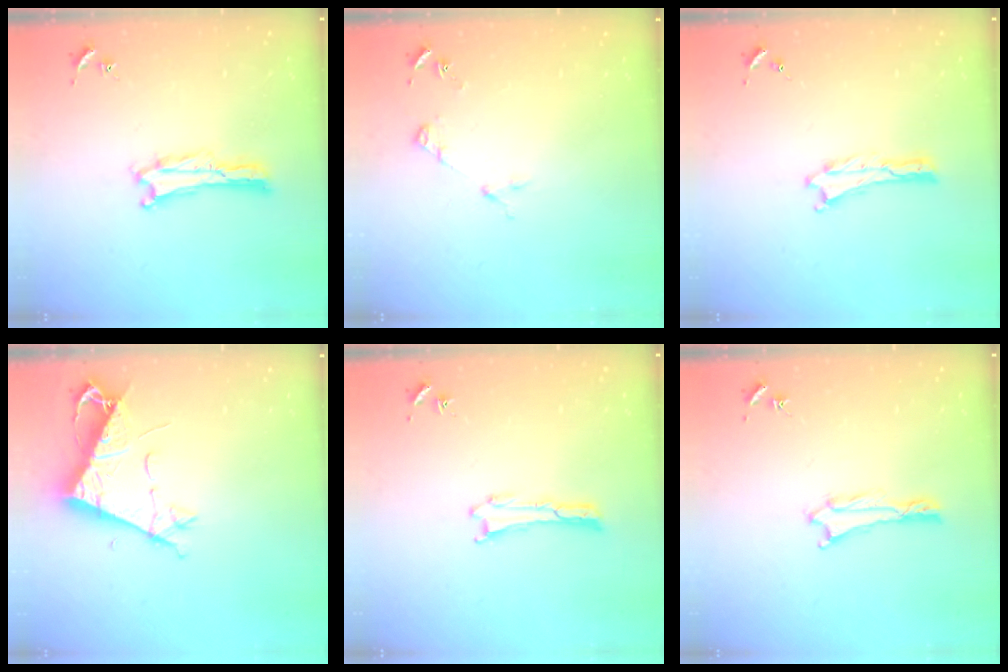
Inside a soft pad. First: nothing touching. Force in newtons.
{"total": 4.0, "press": 4.0, "slide": 0.4}
{"total": 0.0}
{"total": 7.7, "press": 7.6, "slide": 1.2}
{"total": 0.0}
{"total": 1.0, "press": 1.0, "slide": 0.2}